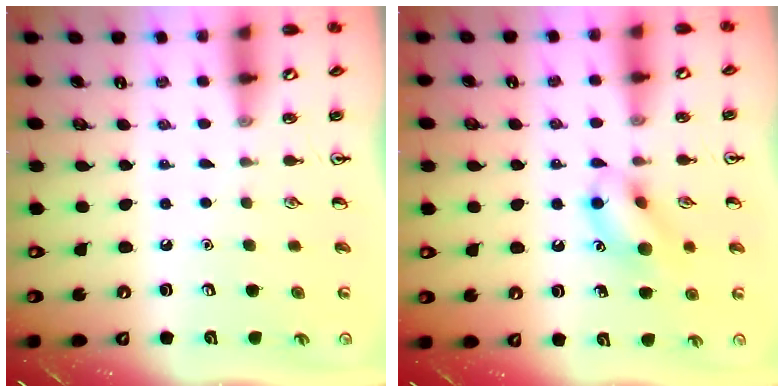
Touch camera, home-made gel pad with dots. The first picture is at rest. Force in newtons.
{"total": 11.3, "press": 11.2, "slide": 1.2}